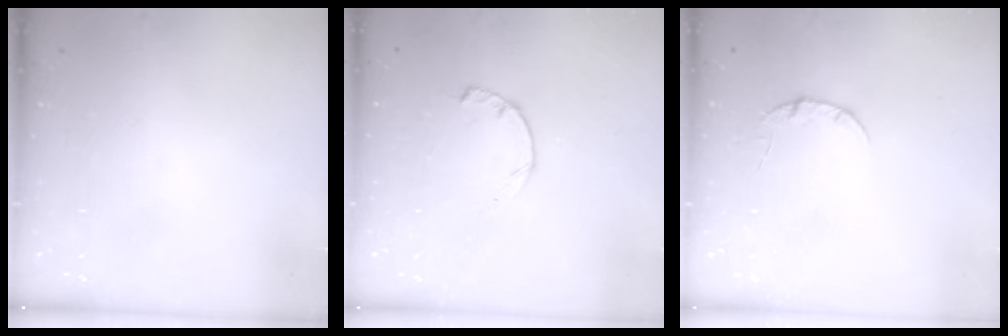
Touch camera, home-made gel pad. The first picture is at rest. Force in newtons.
{"total": 2.3, "press": 2.3, "slide": 0.4}
{"total": 3.4, "press": 3.4, "slide": 0.4}